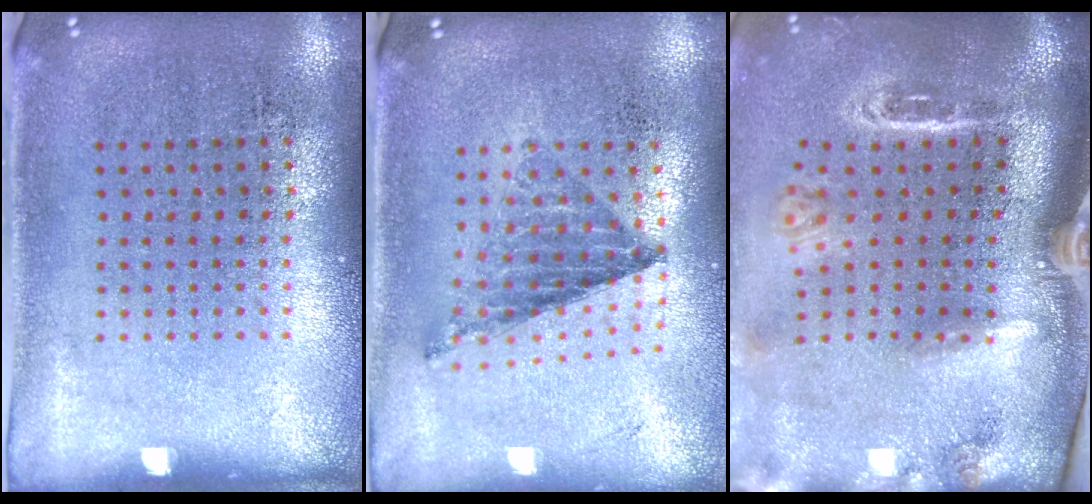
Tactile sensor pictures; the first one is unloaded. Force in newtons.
{"total": 0.8, "press": 0.8, "slide": 0.1}
{"total": 3.3, "press": 2.2, "slide": 2.4}